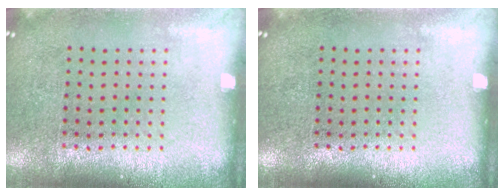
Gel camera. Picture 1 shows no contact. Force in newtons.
{"total": 0.0}